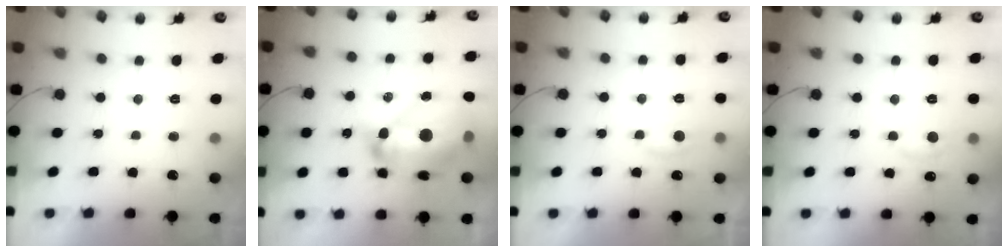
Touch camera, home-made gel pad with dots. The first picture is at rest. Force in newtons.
{"total": 20.0, "press": 19.9, "slide": 1.4}
{"total": 4.6, "press": 4.5, "slide": 0.6}
{"total": 5.3, "press": 5.2, "slide": 0.7}